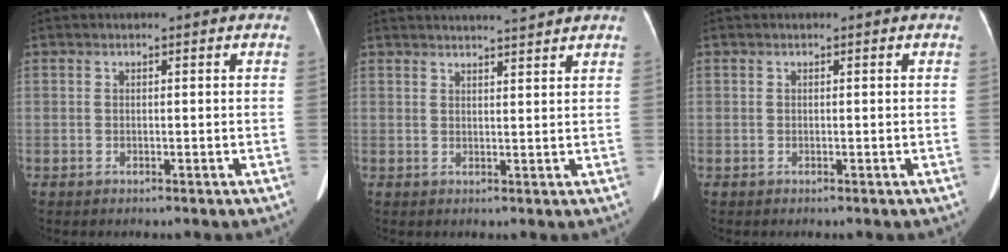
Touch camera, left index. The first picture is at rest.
{"total": 6.5, "force": [6.0, -0.5, 2.5], "torque": [-0.039, 0.010, 0.078]}
{"total": 0.0}